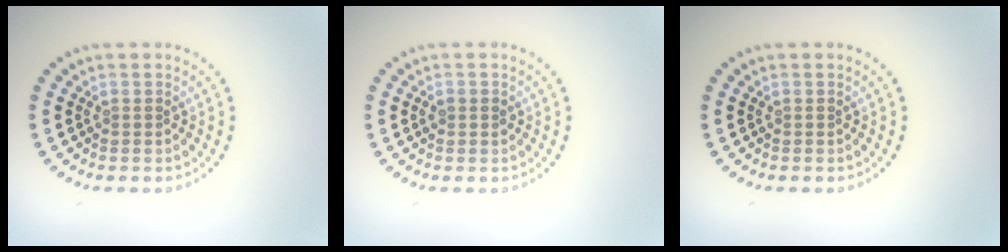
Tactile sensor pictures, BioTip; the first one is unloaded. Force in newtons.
{"total": 1.0, "press": 1.0, "slide": 0.3}
{"total": 0.0}